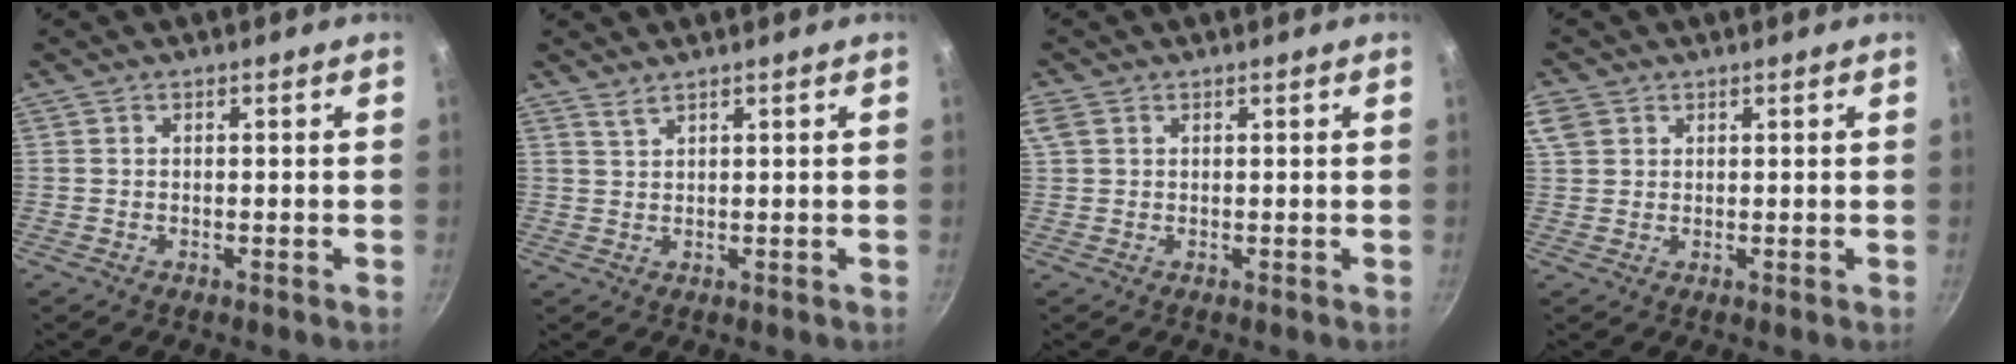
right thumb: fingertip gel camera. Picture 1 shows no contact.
{"total": 1.4, "force": [1.2, 0.1, 0.6], "torque": [-0.013, -0.009, 0.029]}
{"total": 3.8, "force": [1.6, 2.5, 2.3], "torque": [-0.054, 0.010, 0.037]}
{"total": 6.5, "force": [2.7, 5.0, 3.1], "torque": [-0.065, 0.012, 0.055]}